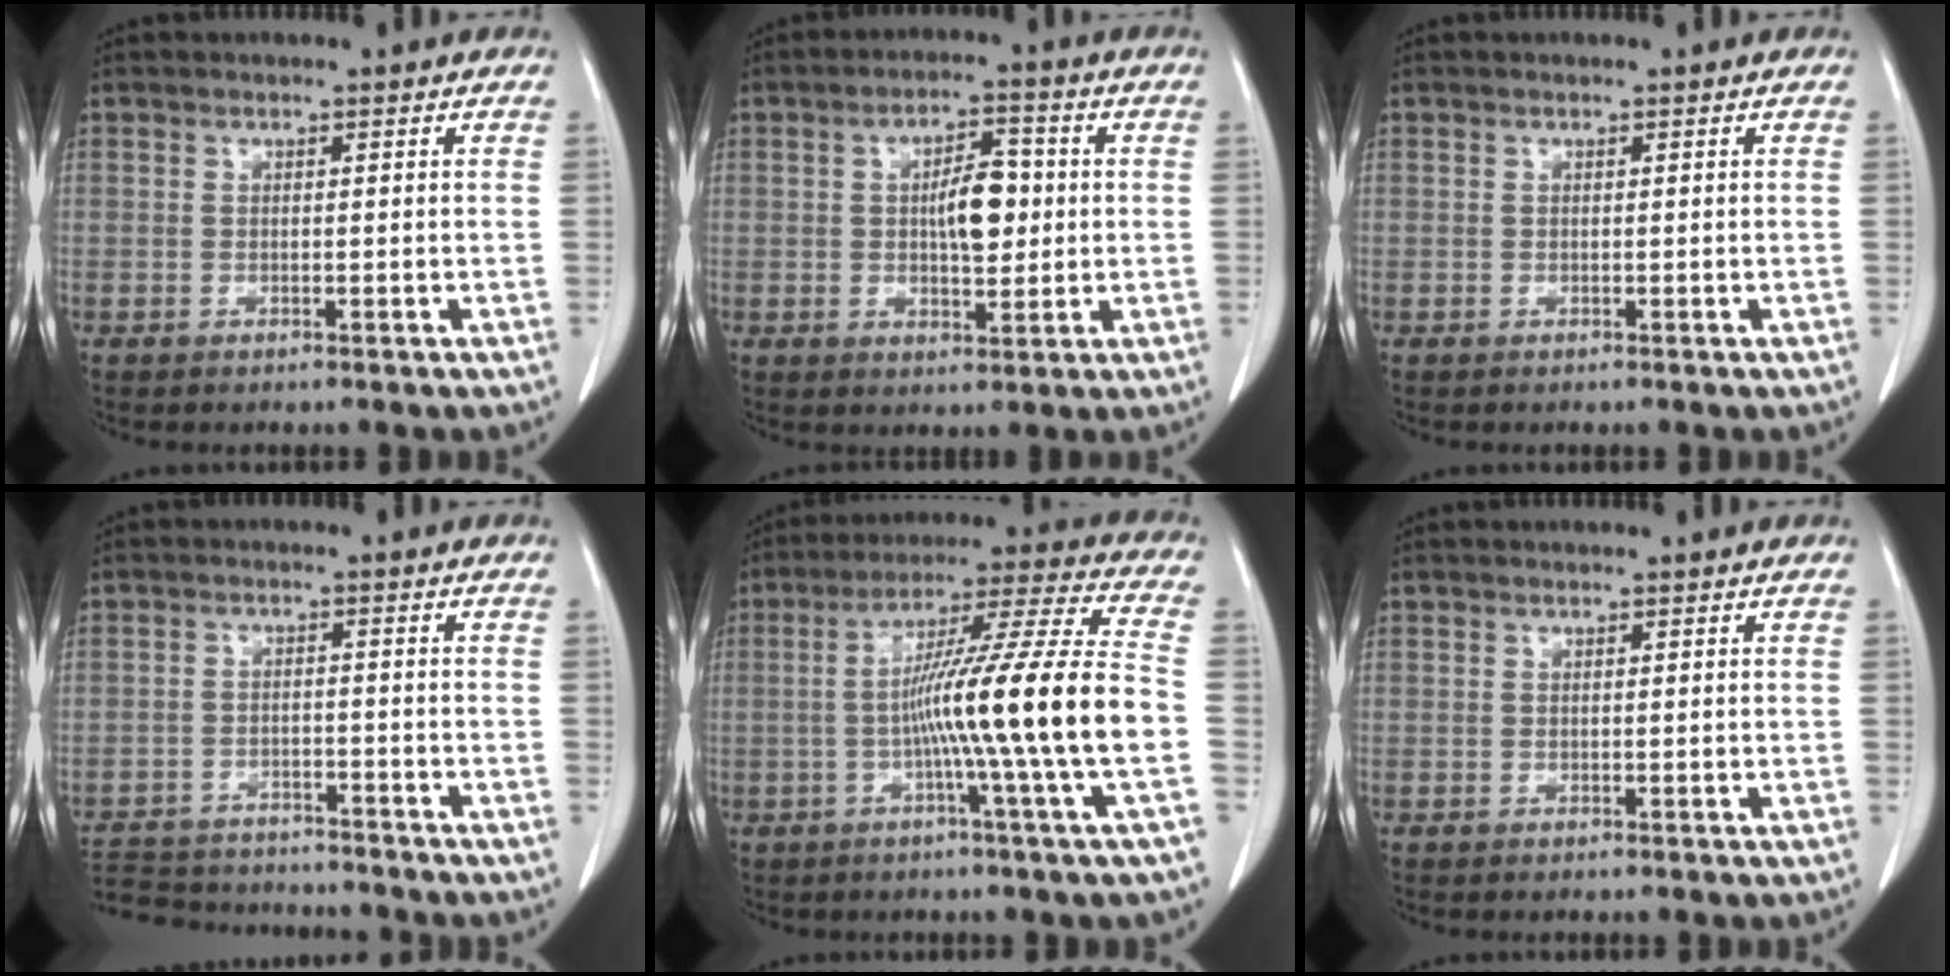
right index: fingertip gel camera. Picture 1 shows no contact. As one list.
[{"total": 7.0, "force": [0.4, 2.7, 6.5], "torque": [-0.108, 0.010, 0.008]}, {"total": 0.0}, {"total": 13.9, "force": [-12.9, 3.5, 3.7], "torque": [-0.078, 0.005, -0.185]}, {"total": 17.4, "force": [-3.4, -2.5, 16.8], "torque": [-0.274, 0.004, -0.067]}, {"total": 0.0}]